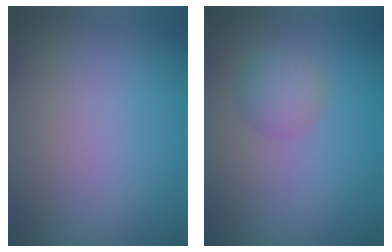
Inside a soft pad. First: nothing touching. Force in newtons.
{"total": 2.3, "press": 2.3, "slide": 0.0}